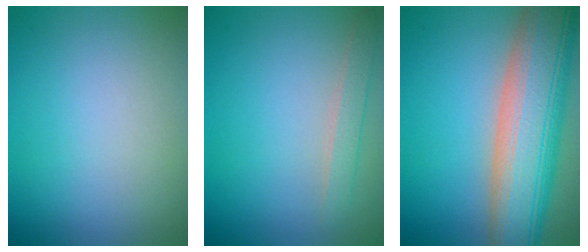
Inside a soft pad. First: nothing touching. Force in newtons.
{"total": 1.7, "press": 1.7, "slide": 0.1}
{"total": 12.5, "press": 12.5, "slide": 0.8}